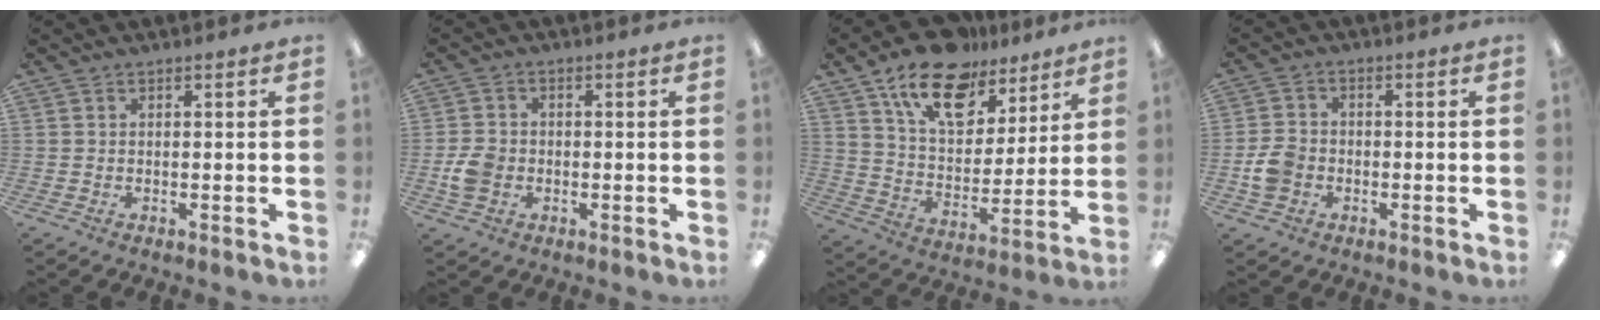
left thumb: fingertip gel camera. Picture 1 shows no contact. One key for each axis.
{"total": 5.3, "fx": -1.3, "fy": 4.3, "fz": 2.8, "tx": -0.045, "ty": 0.006, "tz": -0.023}
{"total": 17.6, "fx": 11.8, "fy": 9.6, "fz": 8.9, "tx": -0.146, "ty": -0.061, "tz": 0.208}
{"total": 5.5, "fx": -1.6, "fy": 4.5, "fz": 2.9, "tx": -0.060, "ty": 0.010, "tz": -0.029}